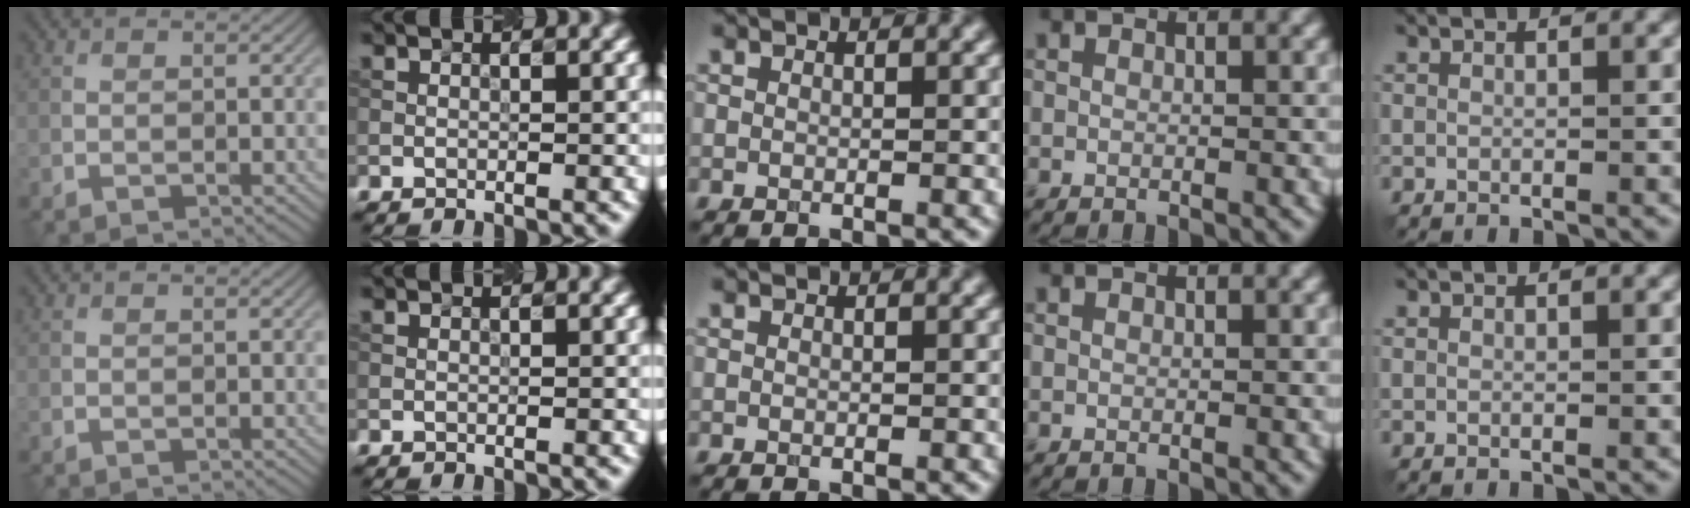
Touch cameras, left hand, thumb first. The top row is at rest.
{}